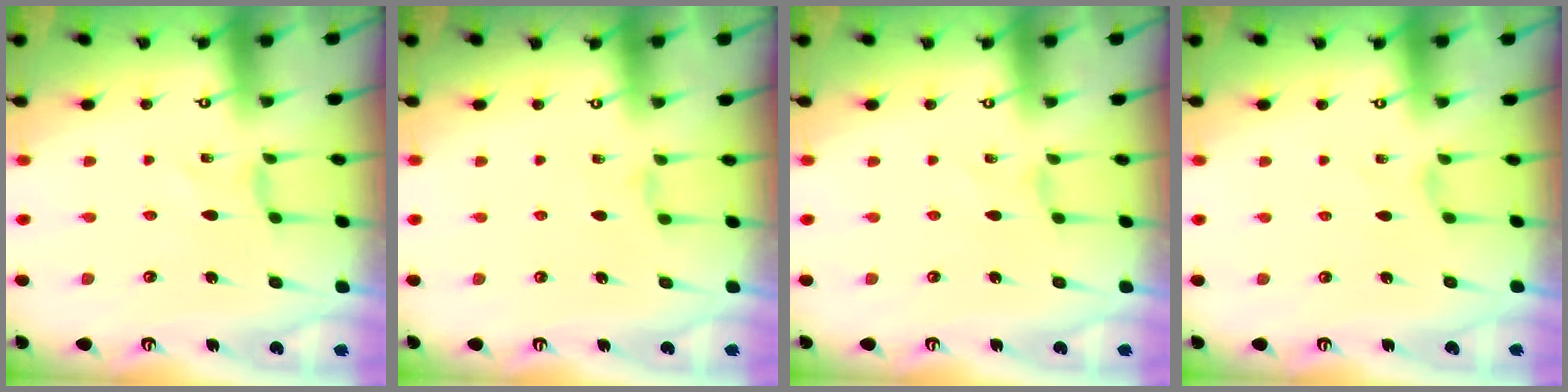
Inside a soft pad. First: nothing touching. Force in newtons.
{"total": 3.0, "press": 2.9, "slide": 0.5}
{"total": 0.0}
{"total": 0.6, "press": 0.6, "slide": 0.2}